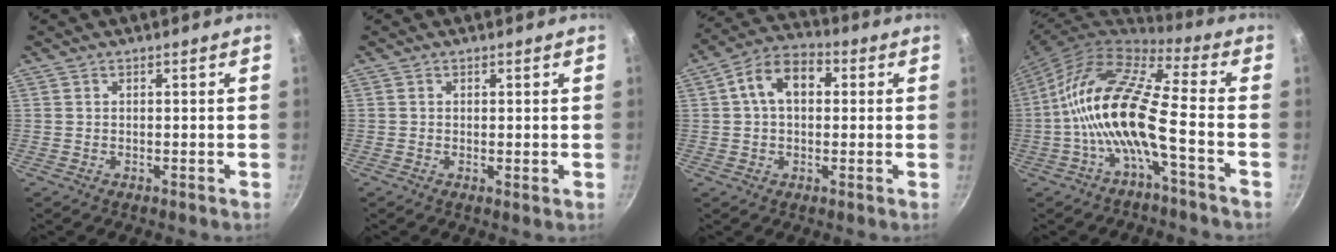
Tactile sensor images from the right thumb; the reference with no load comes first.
{"total": 0.6, "force": [0.2, 0.2, 0.5], "torque": [-0.008, -0.008, -0.001]}
{"total": 10.1, "force": [1.8, 6.7, 7.3], "torque": [-0.098, 0.029, 0.014]}
{"total": 16.3, "force": [-3.6, 4.5, 15.2], "torque": [-0.296, 0.045, -0.084]}